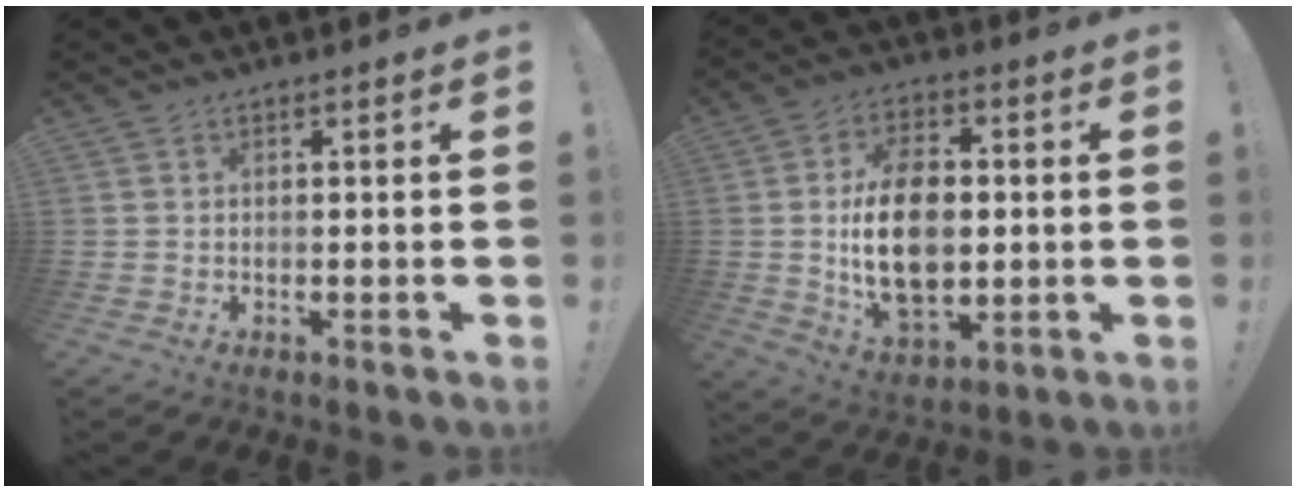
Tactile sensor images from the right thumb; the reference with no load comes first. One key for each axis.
{"total": 17.9, "fx": -0.3, "fy": 11.6, "fz": 13.7, "tx": -0.251, "ty": 0.001, "tz": -0.008}